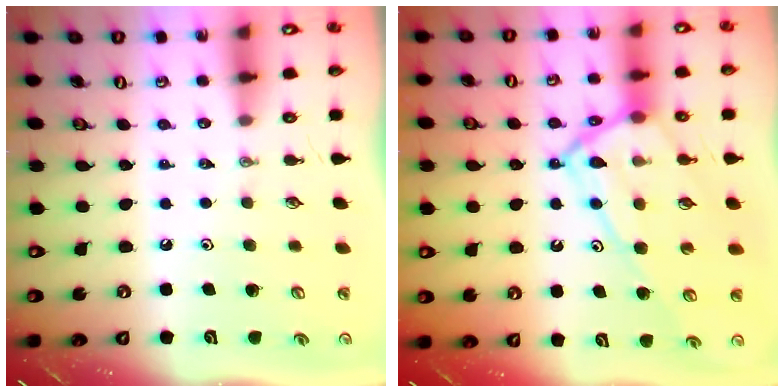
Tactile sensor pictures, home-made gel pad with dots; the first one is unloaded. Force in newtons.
{"total": 16.2, "press": 16.1, "slide": 1.3}